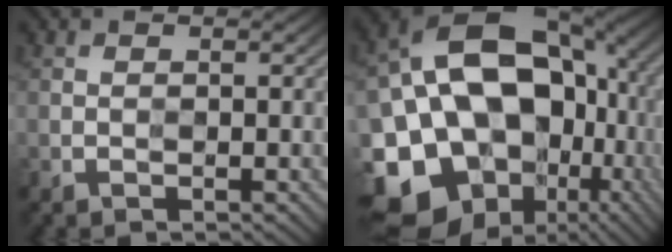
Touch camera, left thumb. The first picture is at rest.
{"total": 21.5, "force": [-2.7, 16.2, 13.9], "torque": [-0.305, -0.023, -0.015]}